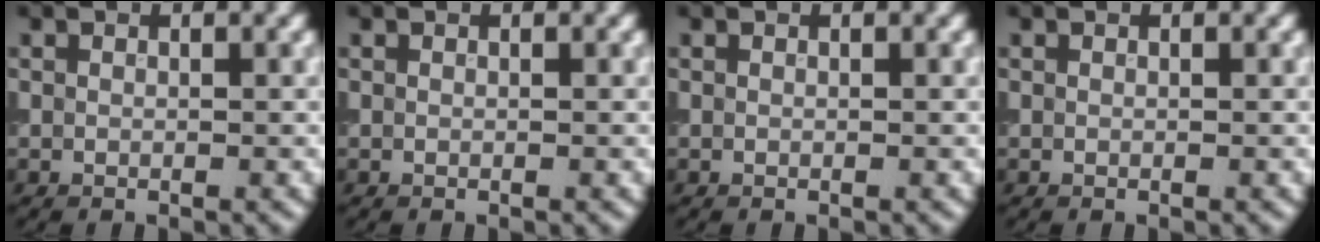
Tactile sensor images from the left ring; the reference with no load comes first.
{"total": 0.0}
{"total": 0.0}
{"total": 0.0}